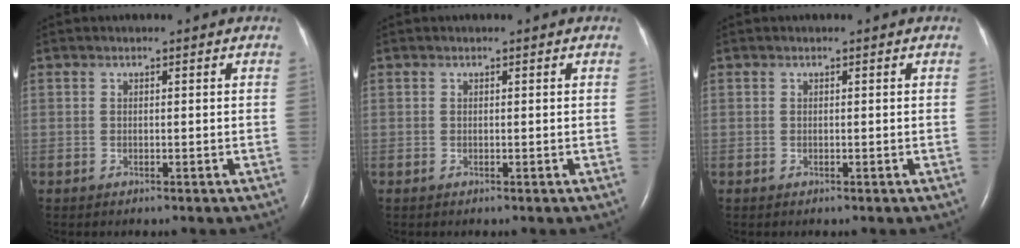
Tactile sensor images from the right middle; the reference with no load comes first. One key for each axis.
{"total": 0.0}
{"total": 0.0}